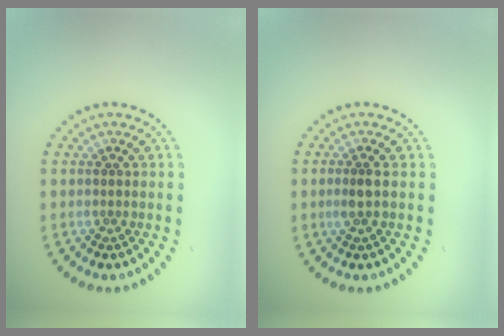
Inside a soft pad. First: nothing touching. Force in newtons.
{"total": 1.5, "press": 1.2, "slide": 0.8}